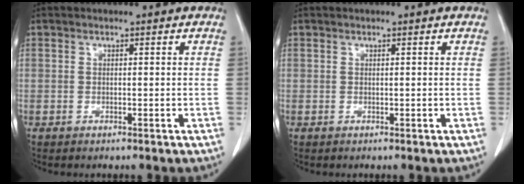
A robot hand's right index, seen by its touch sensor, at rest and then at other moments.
{"total": 0.0}